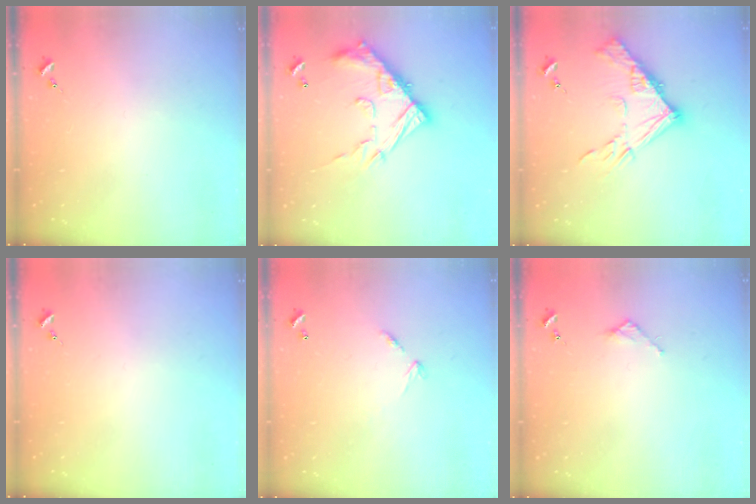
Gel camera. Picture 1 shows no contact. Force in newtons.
{"total": 18.0, "press": 18.0, "slide": 1.4}
{"total": 14.5, "press": 14.4, "slide": 1.6}
{"total": 0.0}
{"total": 6.0, "press": 6.0, "slide": 0.5}
{"total": 2.7, "press": 2.7, "slide": 0.2}